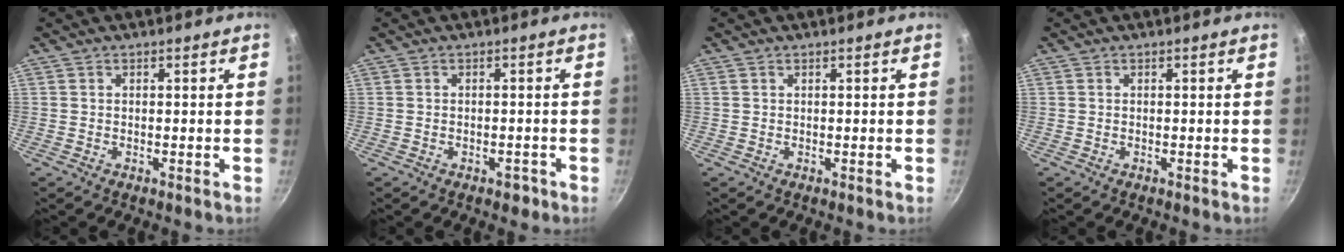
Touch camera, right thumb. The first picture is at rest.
{"total": 1.8, "force": [-1.2, 1.0, 1.0], "torque": [-0.008, 0.007, -0.013]}
{"total": 0.0}
{"total": 0.0}